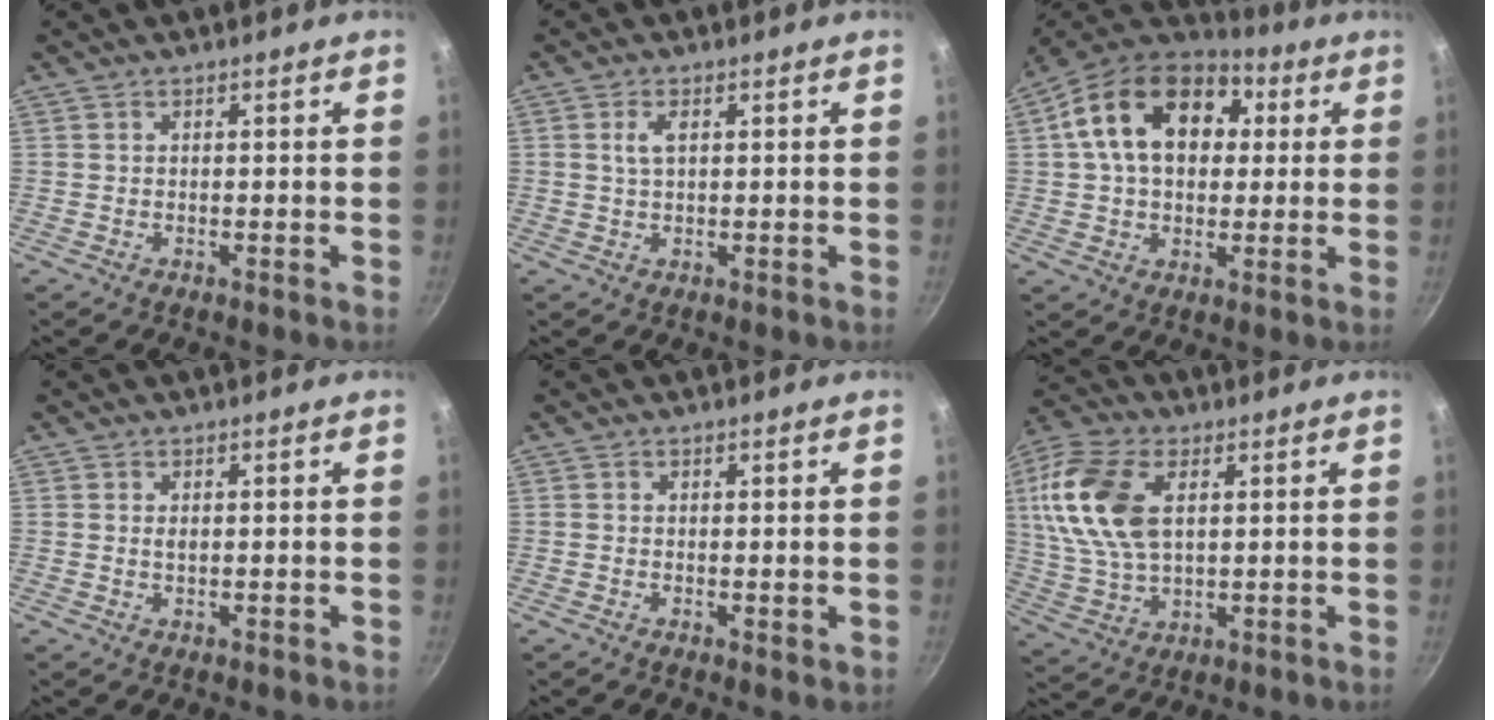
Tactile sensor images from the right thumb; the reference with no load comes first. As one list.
[{"total": 2.7, "force": [0.8, 1.3, 2.2], "torque": [-0.042, 0.002, 0.017]}, {"total": 19.8, "force": [4.7, 13.6, 13.5], "torque": [-0.208, 0.022, 0.061]}, {"total": 1.2, "force": [0.3, 0.7, 1.0], "torque": [-0.017, 0.000, 0.004]}, {"total": 0.8, "force": [0.2, 0.4, 0.7], "torque": [-0.011, -0.003, 0.001]}, {"total": 17.6, "force": [4.6, 10.4, 13.4], "torque": [-0.267, -0.002, 0.088]}]